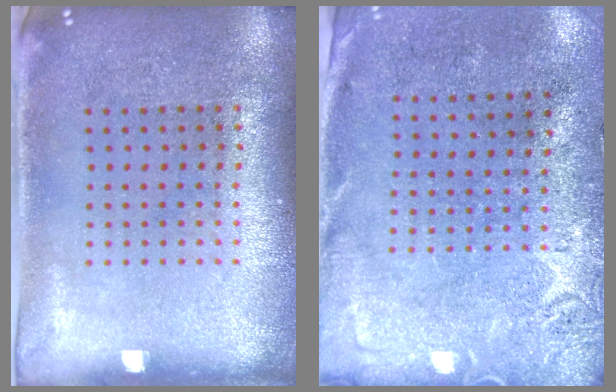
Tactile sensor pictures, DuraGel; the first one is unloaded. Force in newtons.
{"total": 2.7, "press": 2.2, "slide": 1.6}